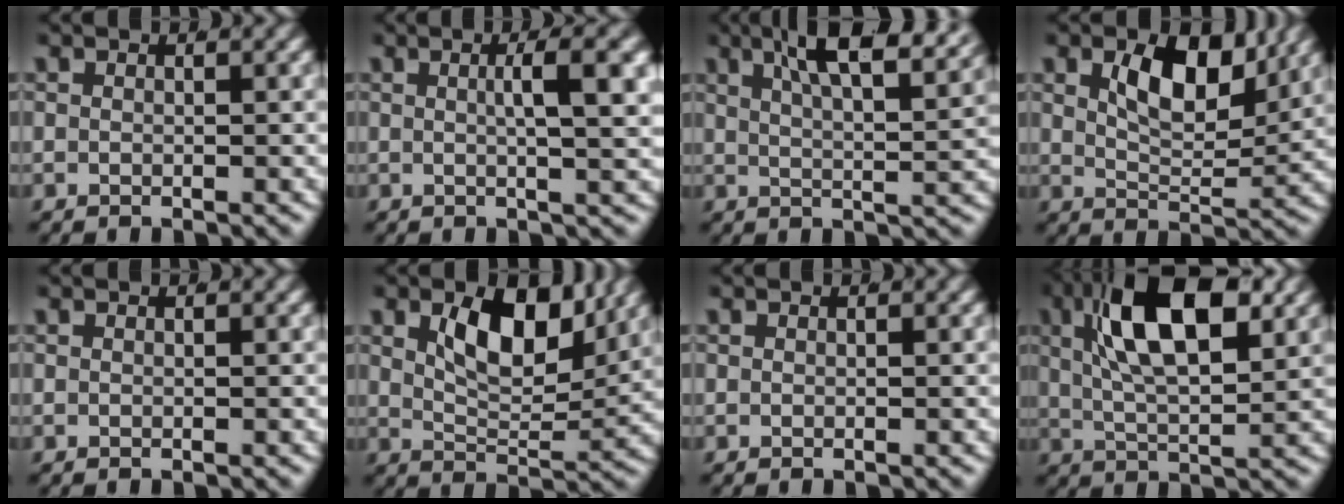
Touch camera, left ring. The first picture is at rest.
{"total": 3.4, "force": [0.7, -0.4, 3.3], "torque": [-0.044, 0.000, 0.015]}
{"total": 7.8, "force": [5.0, 1.5, 5.8], "torque": [-0.093, 0.005, 0.079]}
{"total": 5.7, "force": [2.9, 2.3, 4.4], "torque": [-0.071, -0.018, 0.056]}
{"total": 0.0}
{"total": 6.4, "force": [3.0, 2.7, 5.0], "torque": [-0.086, -0.020, 0.058]}
{"total": 0.0}
{"total": 9.2, "force": [3.0, 3.4, 8.0], "torque": [-0.145, -0.003, 0.056]}